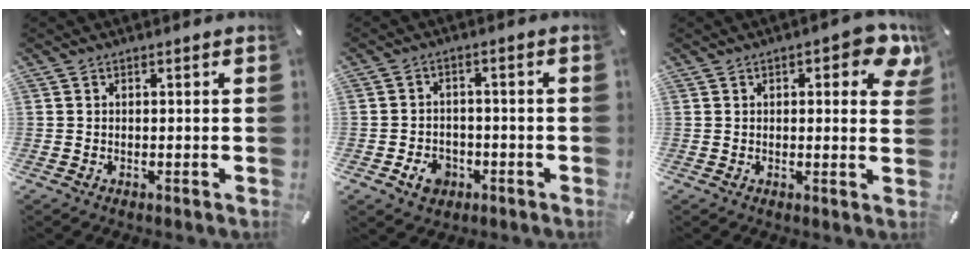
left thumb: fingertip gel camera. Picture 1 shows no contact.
{"total": 5.8, "force": [-2.4, 4.5, 2.6], "torque": [-0.061, 0.008, -0.046]}
{"total": 7.4, "force": [2.9, 3.0, 6.1], "torque": [-0.078, -0.005, 0.043]}